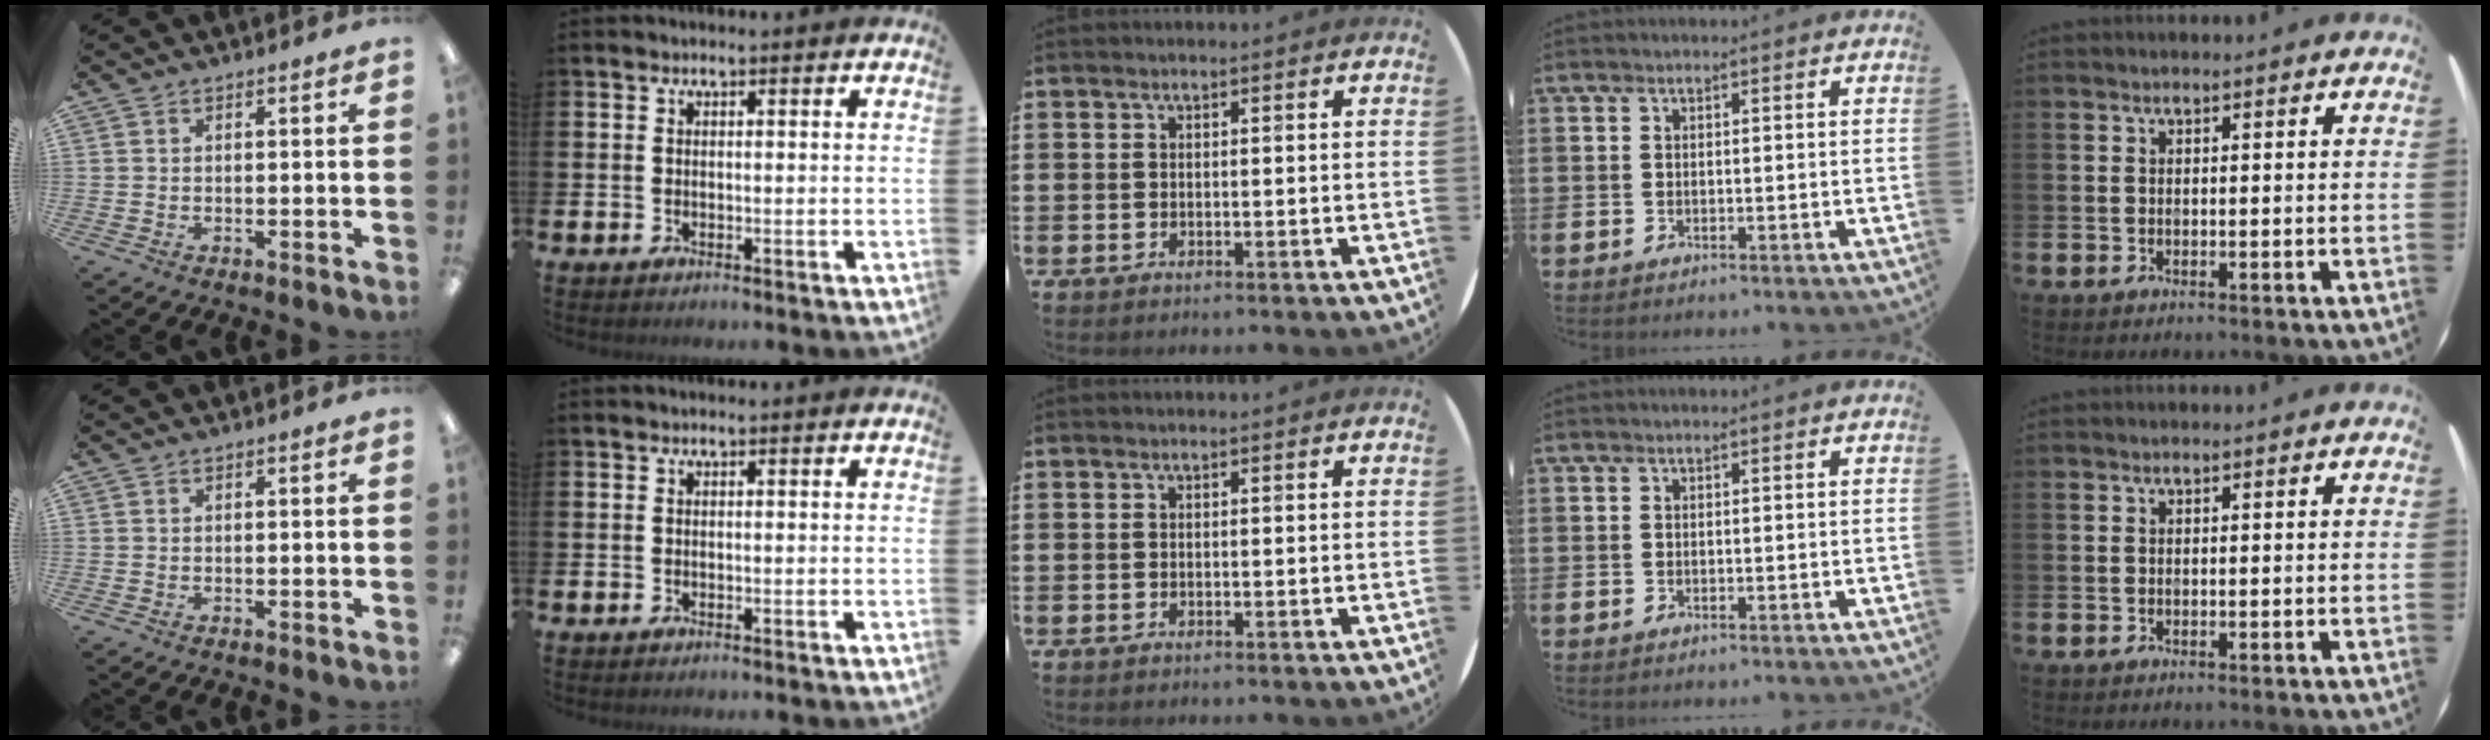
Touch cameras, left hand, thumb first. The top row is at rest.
{}